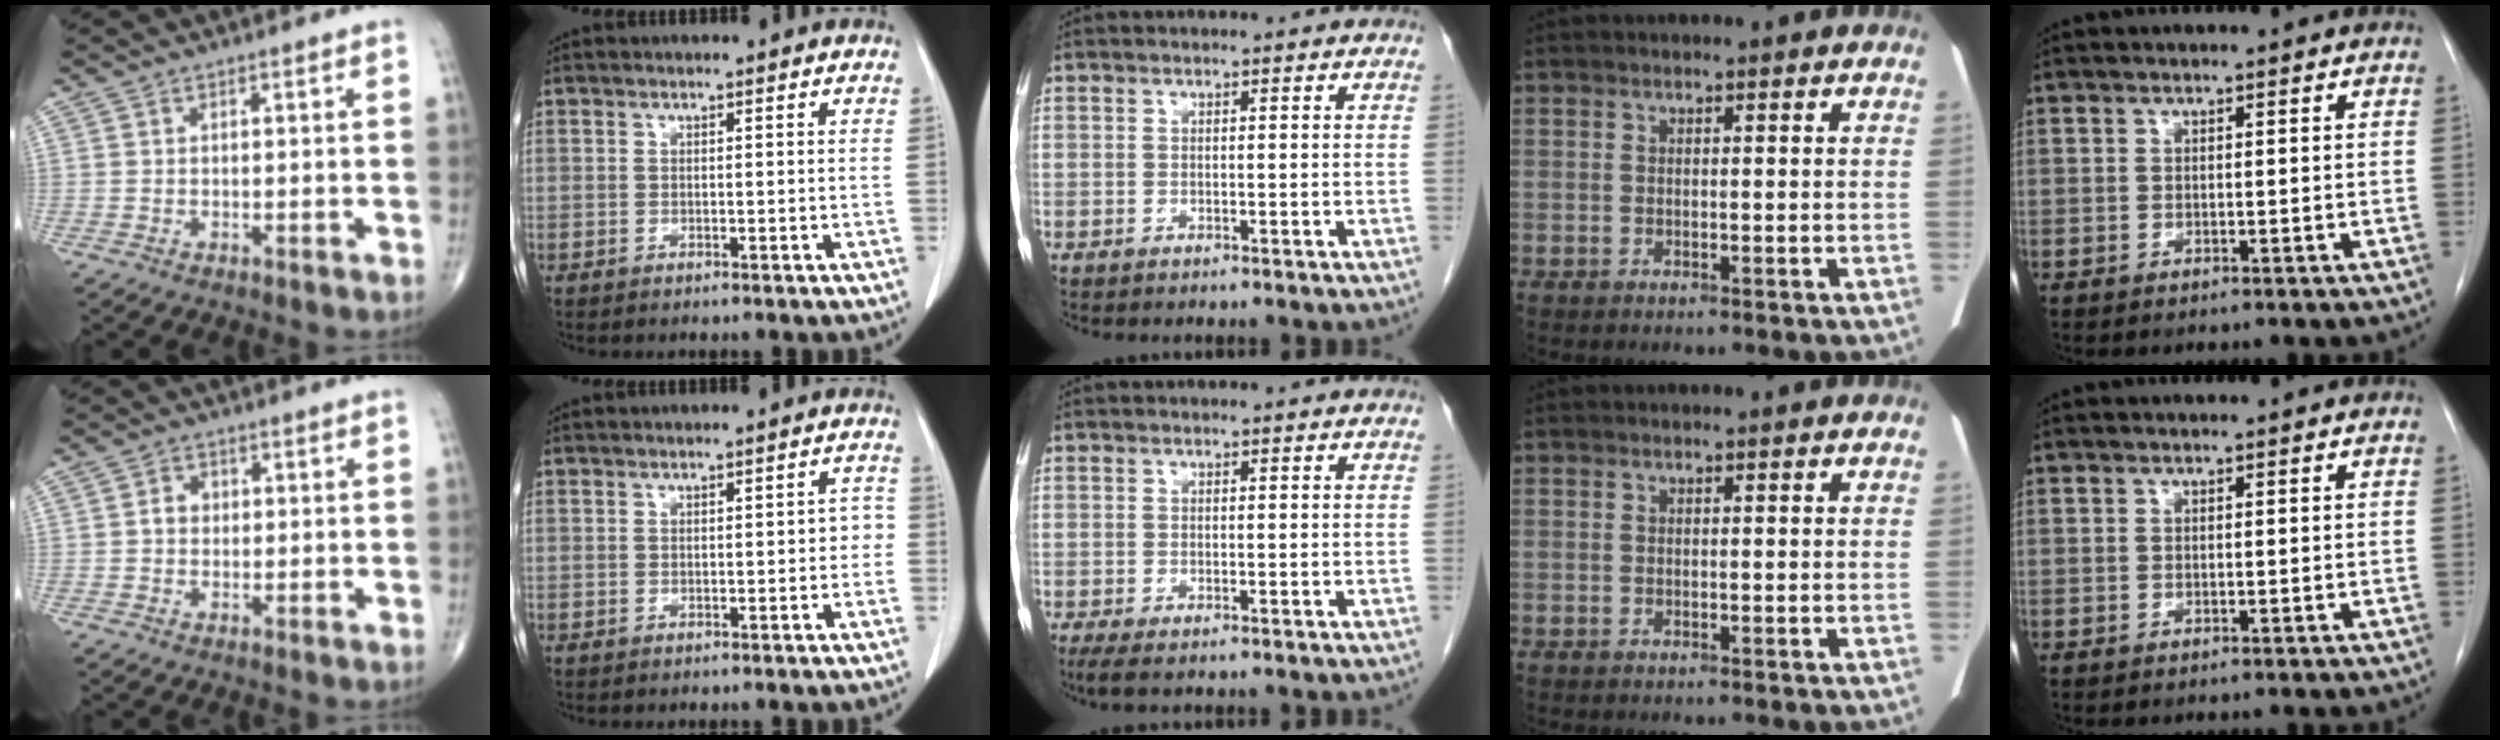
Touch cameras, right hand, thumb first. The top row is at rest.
{"thumb": {"total": 2.6, "force": [0.1, 2.2, 1.4], "torque": [-0.011, 0.009, -0.001]}, "index": {"total": 1.7, "force": [-0.3, 0.9, 1.4], "torque": [-0.009, 0.011, -0.003]}, "middle": {"total": 2.0, "force": [-1.3, 0.5, 1.5], "torque": [-0.026, -0.008, -0.021]}}